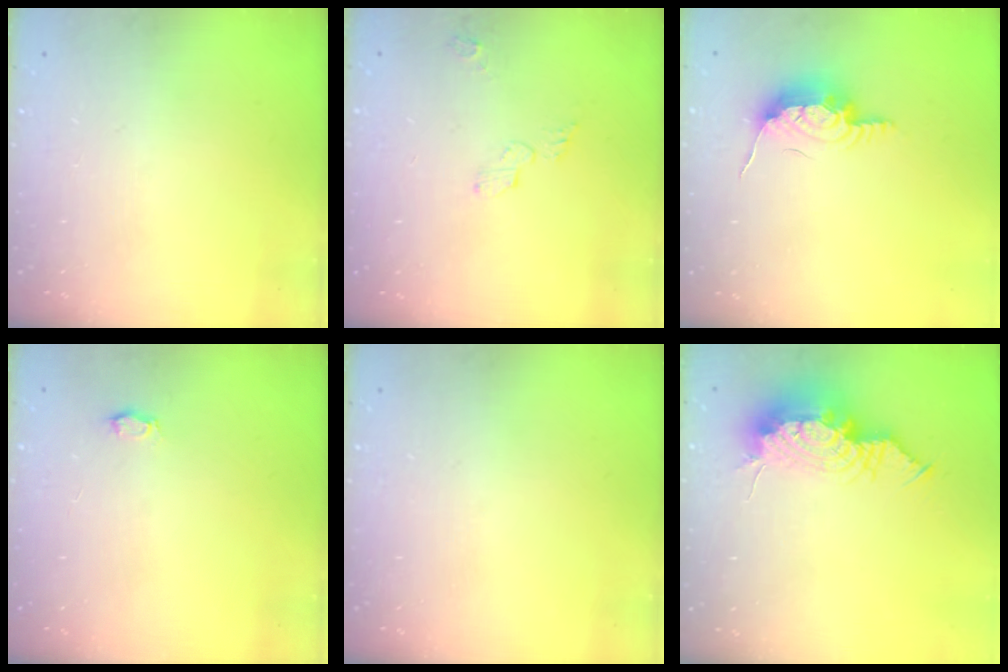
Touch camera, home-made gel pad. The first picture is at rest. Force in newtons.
{"total": 3.6, "press": 3.6, "slide": 0.0}
{"total": 10.3, "press": 10.1, "slide": 1.8}
{"total": 2.7, "press": 2.7, "slide": 0.3}
{"total": 0.0}
{"total": 14.0, "press": 13.6, "slide": 3.6}